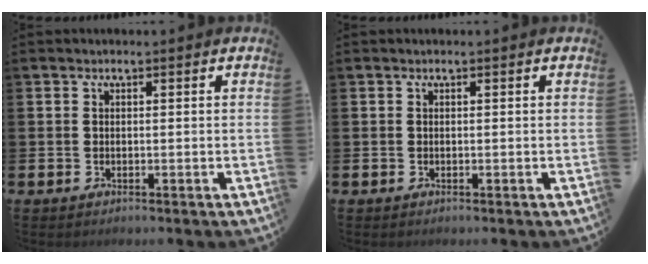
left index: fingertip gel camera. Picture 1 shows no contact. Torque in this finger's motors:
{"motor_torque": [0.00, 0.00, 0.00, 0.00]}